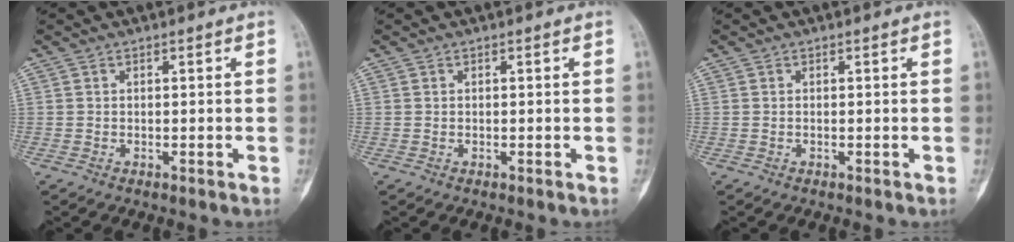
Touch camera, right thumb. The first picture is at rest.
{"total": 0.0}
{"total": 0.0}